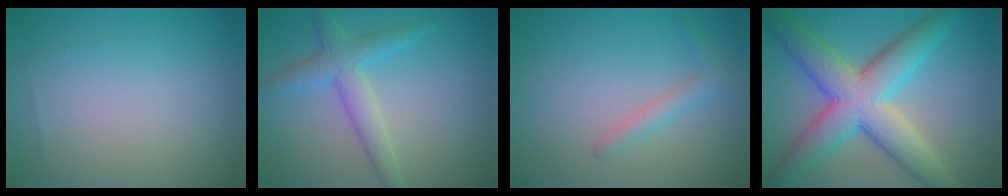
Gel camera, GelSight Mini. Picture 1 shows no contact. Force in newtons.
{"total": 3.4, "press": 3.4, "slide": 0.1}
{"total": 1.5, "press": 1.5, "slide": 0.1}
{"total": 8.7, "press": 8.7, "slide": 0.4}